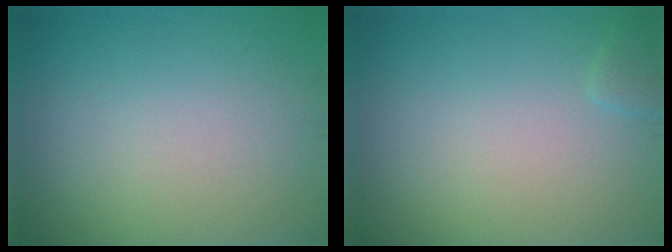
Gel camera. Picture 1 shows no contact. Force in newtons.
{"total": 0.7, "press": 0.7, "slide": 0.1}